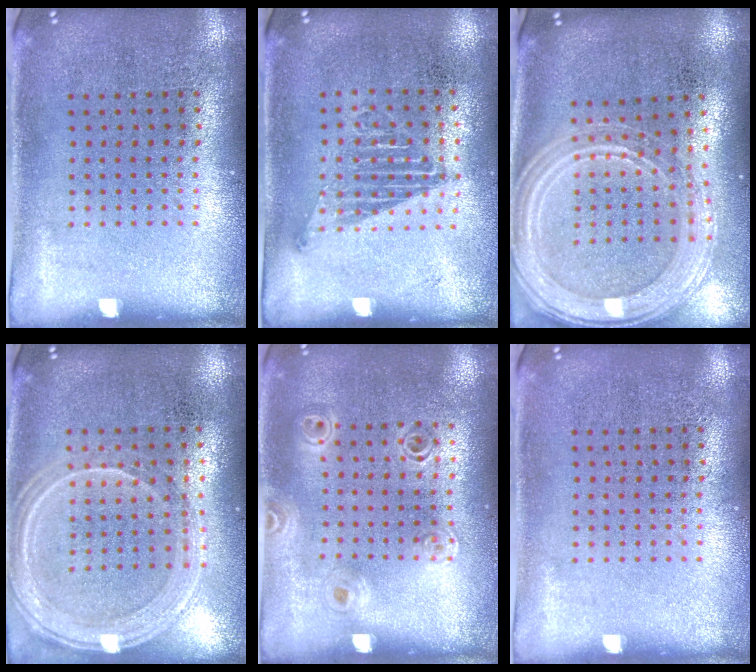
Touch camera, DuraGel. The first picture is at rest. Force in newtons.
{"total": 1.1, "press": 1.0, "slide": 0.5}
{"total": 2.3, "press": 2.0, "slide": 1.1}
{"total": 1.2, "press": 1.2, "slide": 0.3}
{"total": 1.1, "press": 1.1, "slide": 0.2}
{"total": 0.0}